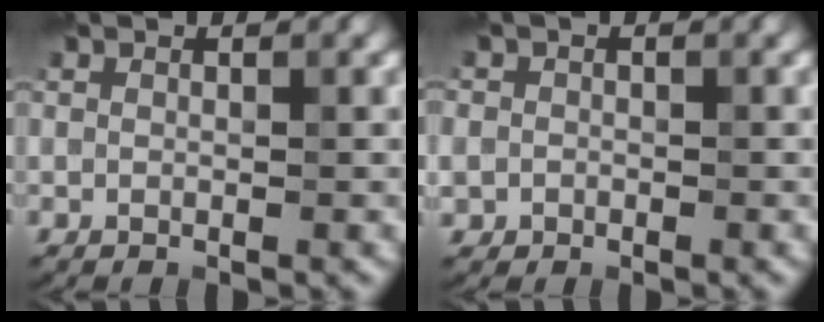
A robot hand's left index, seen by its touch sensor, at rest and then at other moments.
{"total": 2.8, "force": [-0.6, 2.6, 0.6], "torque": [0.001, 0.008, -0.028]}